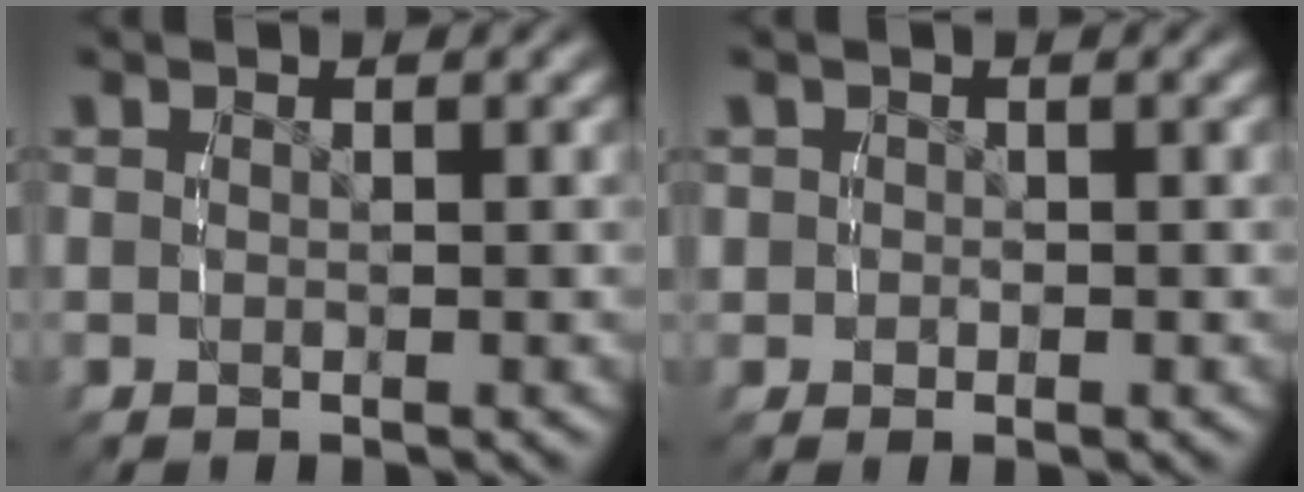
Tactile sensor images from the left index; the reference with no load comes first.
{"total": 0.8, "force": [0.0, 0.8, -0.1], "torque": [0.000, -0.006, 0.001]}